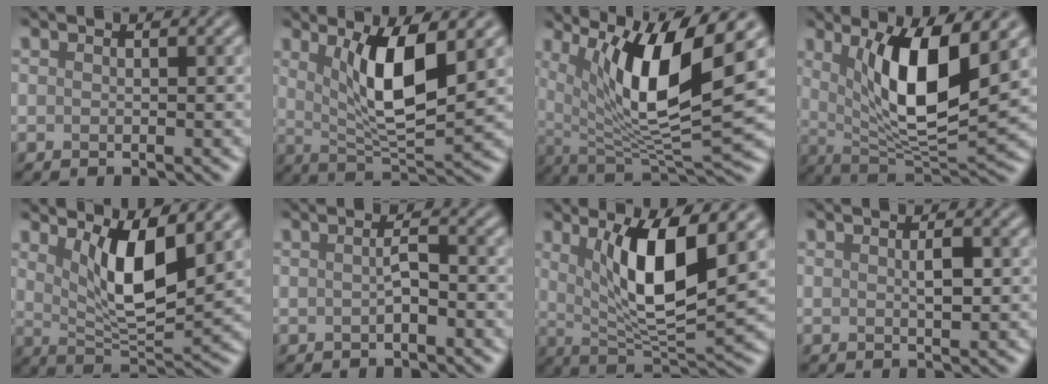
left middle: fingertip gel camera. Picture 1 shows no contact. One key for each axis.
{"total": 6.9, "fx": 2.2, "fy": 1.9, "fz": 6.2, "tx": -0.112, "ty": -0.009, "tz": 0.045}
{"total": 10.8, "fx": 3.9, "fy": 2.9, "fz": 9.7, "tx": -0.161, "ty": -0.013, "tz": 0.076}
{"total": 9.2, "fx": 2.6, "fy": 2.8, "fz": 8.4, "tx": -0.140, "ty": -0.019, "tz": 0.049}
{"total": 6.4, "fx": 2.7, "fy": 1.9, "fz": 5.5, "tx": -0.098, "ty": -0.012, "tz": 0.052}
{"total": 1.4, "fx": -0.3, "fy": 0.2, "fz": 1.3, "tx": -0.026, "ty": 0.003, "tz": -0.005}
{"total": 8.2, "fx": 2.4, "fy": 2.3, "fz": 7.5, "tx": -0.128, "ty": -0.015, "tz": 0.045}
{"total": 1.5, "fx": 0.2, "fy": 0.4, "fz": 1.4, "tx": -0.027, "ty": 0.000, "tz": 0.003}